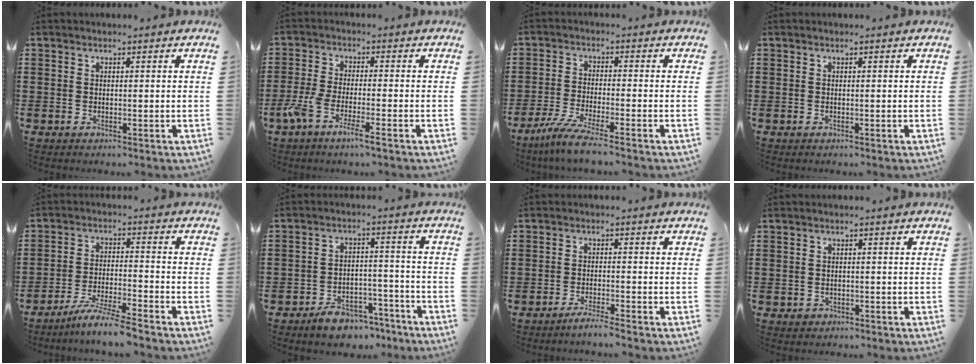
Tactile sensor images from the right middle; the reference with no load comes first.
{"total": 5.3, "force": [-3.2, 0.5, 4.2], "torque": [-0.104, -0.015, -0.063]}
{"total": 5.6, "force": [-4.5, -0.3, 3.3], "torque": [-0.080, -0.023, -0.090]}
{"total": 0.0}
{"total": 6.2, "force": [-5.5, -0.5, 2.9], "torque": [-0.064, -0.018, -0.106]}
{"total": 5.8, "force": [-5.2, 1.9, 1.6], "torque": [-0.022, 0.020, -0.098]}
{"total": 2.2, "force": [-2.0, -0.4, 1.0], "torque": [-0.016, 0.000, -0.037]}
{"total": 0.7, "force": [-0.3, 0.6, 0.1], "torque": [-0.005, 0.002, -0.008]}